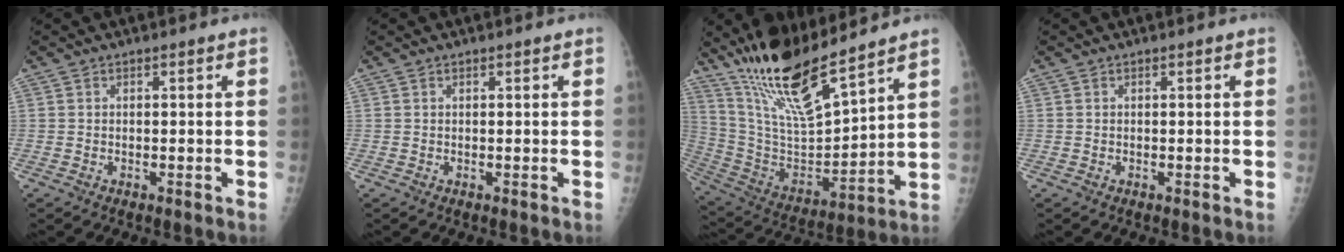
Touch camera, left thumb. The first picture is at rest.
{"total": 0.0}
{"total": 18.3, "force": [14.3, 3.4, 10.9], "torque": [-0.179, -0.078, 0.282]}
{"total": 0.0}